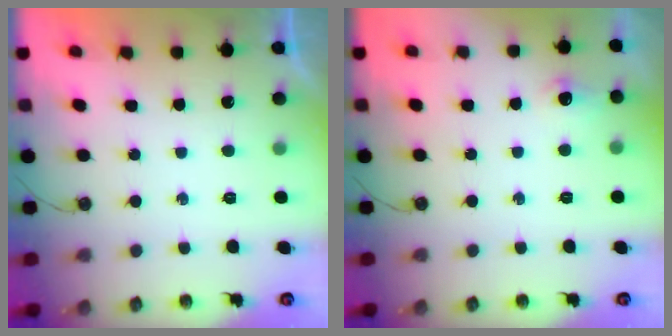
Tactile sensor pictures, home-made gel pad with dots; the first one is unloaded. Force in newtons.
{"total": 5.9, "press": 5.8, "slide": 1.1}